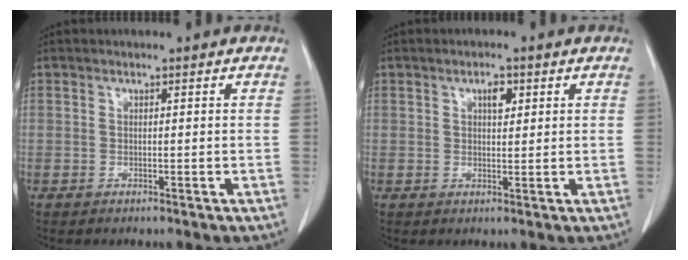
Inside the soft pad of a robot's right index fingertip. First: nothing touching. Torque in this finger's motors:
{"motor_torque": [0.07, 0.04, 0.00, 0.01]}